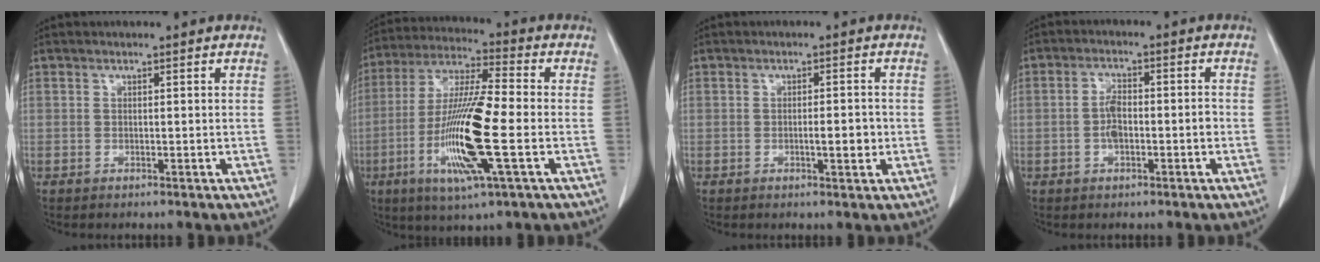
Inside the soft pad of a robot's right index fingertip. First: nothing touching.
{"total": 16.2, "force": [-4.0, 1.0, 15.6], "torque": [-0.319, -0.017, -0.079]}
{"total": 2.9, "force": [-0.5, 0.7, 2.8], "torque": [-0.045, -0.001, -0.006]}
{"total": 4.3, "force": [-0.9, 1.8, 3.8], "torque": [-0.080, 0.010, -0.017]}